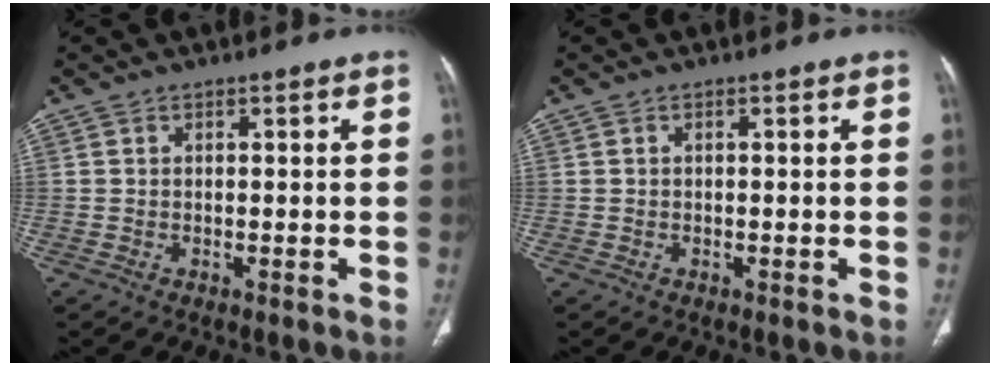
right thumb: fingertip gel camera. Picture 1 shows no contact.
{"total": 0.0}